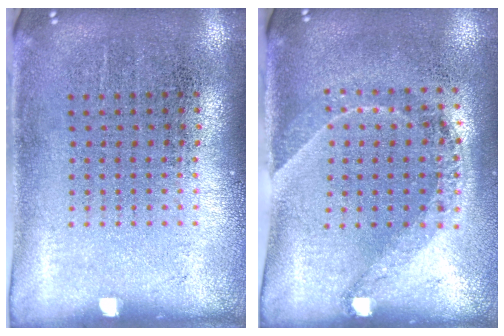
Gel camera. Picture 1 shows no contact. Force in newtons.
{"total": 1.5, "press": 1.1, "slide": 0.9}